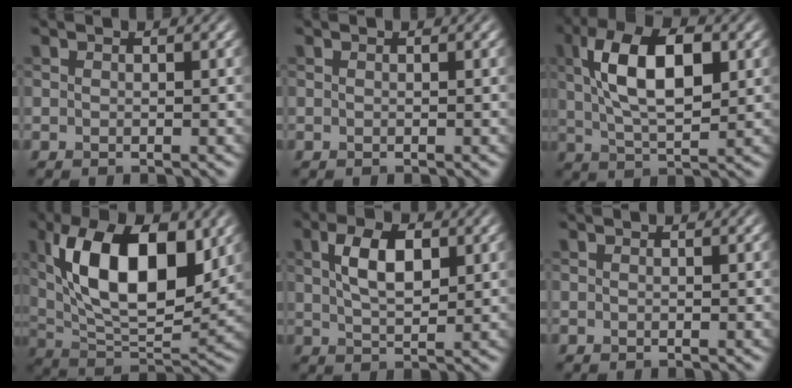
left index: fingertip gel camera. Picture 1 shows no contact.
{"total": 0.0}
{"total": 9.0, "force": [2.3, 4.0, 7.7], "torque": [-0.142, 0.013, 0.034]}
{"total": 12.4, "force": [3.6, 5.7, 10.4], "torque": [-0.164, 0.002, 0.059]}
{"total": 4.9, "force": [1.5, 2.3, 4.0], "torque": [-0.077, 0.006, 0.026]}
{"total": 0.0}